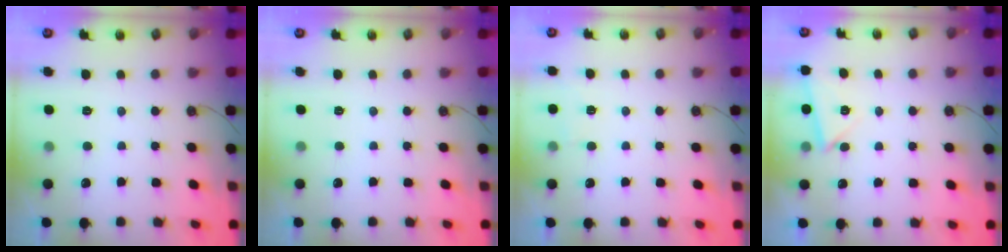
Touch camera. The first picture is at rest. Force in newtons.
{"total": 0.0}
{"total": 2.7, "press": 2.3, "slide": 1.5}
{"total": 3.9, "press": 3.8, "slide": 0.7}